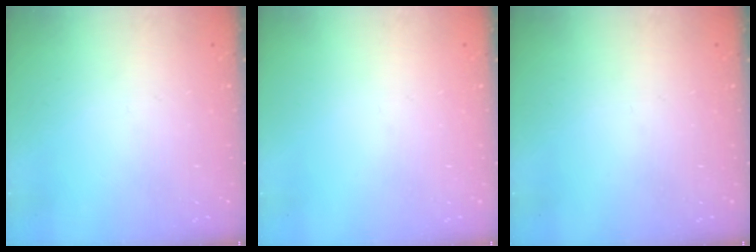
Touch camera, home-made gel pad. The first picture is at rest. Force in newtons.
{"total": 0.0}
{"total": 0.0}